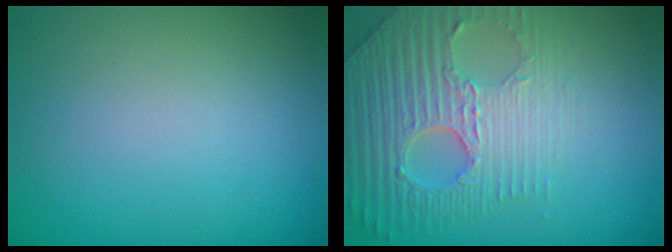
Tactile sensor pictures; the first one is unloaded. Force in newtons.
{"total": 6.9, "press": 5.2, "slide": 4.5}